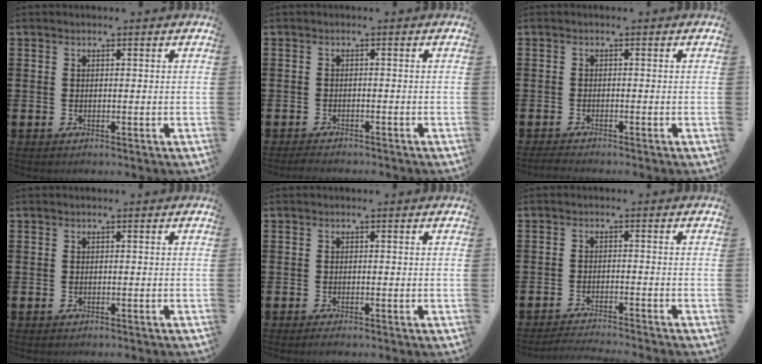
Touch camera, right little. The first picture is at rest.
{"total": 1.2, "force": [-1.2, 0.1, 0.2], "torque": [-0.008, 0.001, -0.024]}
{"total": 1.1, "force": [-0.9, 0.1, 0.6], "torque": [-0.011, -0.001, -0.017]}
{"total": 0.0}
{"total": 0.6, "force": [-0.4, 0.1, 0.4], "torque": [-0.008, -0.002, -0.008]}
{"total": 1.9, "force": [-1.8, -0.2, 0.3], "torque": [-0.005, 0.003, -0.037]}